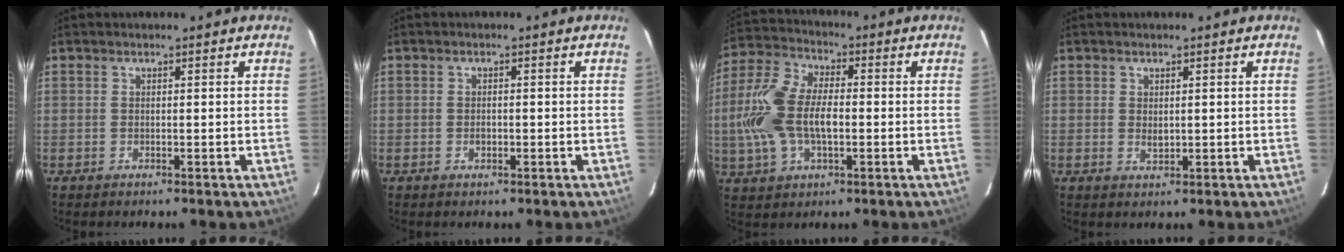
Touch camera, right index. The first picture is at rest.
{"total": 1.3, "force": [-0.4, 1.0, 0.7], "torque": [-0.012, 0.001, -0.007]}
{"total": 14.5, "force": [-1.6, 7.9, 12.0], "torque": [-0.266, 0.012, -0.031]}
{"total": 1.8, "force": [0.1, 1.2, 1.3], "torque": [-0.020, -0.002, 0.005]}